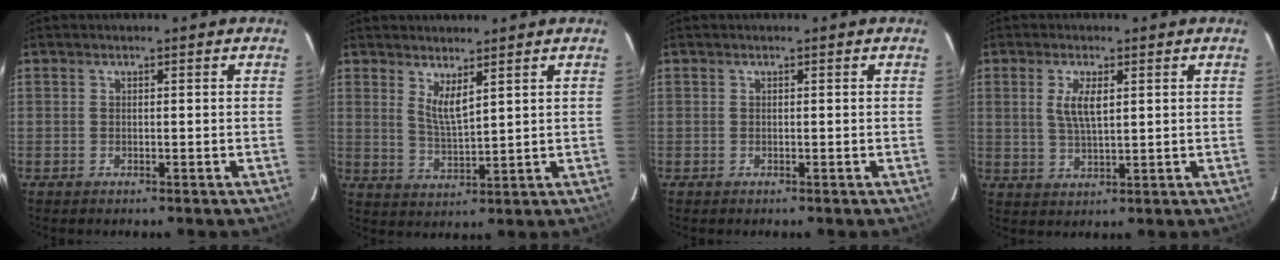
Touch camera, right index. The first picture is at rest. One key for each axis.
{"total": 4.4, "fx": 2.9, "fy": 0.7, "fz": 3.3, "tx": -0.061, "ty": -0.012, "tz": 0.053}
{"total": 0.0}
{"total": 4.9, "fx": 1.4, "fy": 1.7, "fz": 4.4, "tx": -0.085, "ty": -0.001, "tz": 0.029}